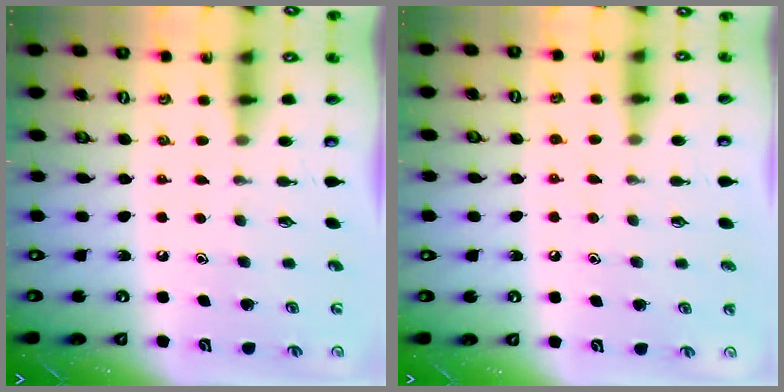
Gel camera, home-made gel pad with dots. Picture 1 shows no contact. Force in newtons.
{"total": 5.4, "press": 5.4, "slide": 0.5}